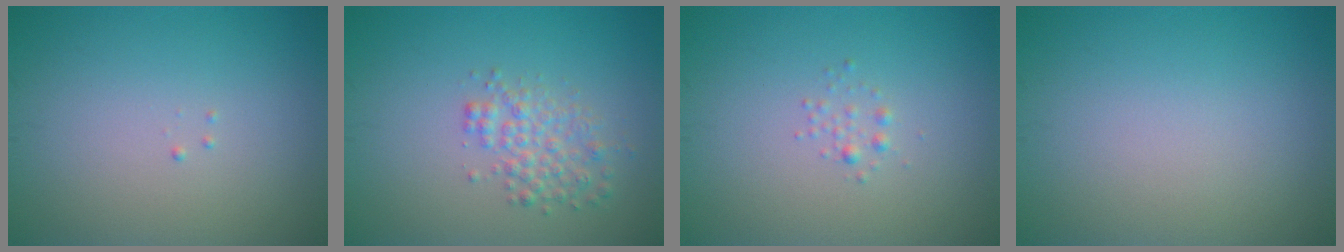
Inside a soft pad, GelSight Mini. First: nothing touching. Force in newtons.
{"total": 2.6, "press": 2.6, "slide": 0.1}
{"total": 0.8, "press": 0.8, "slide": 0.0}
{"total": 0.0}